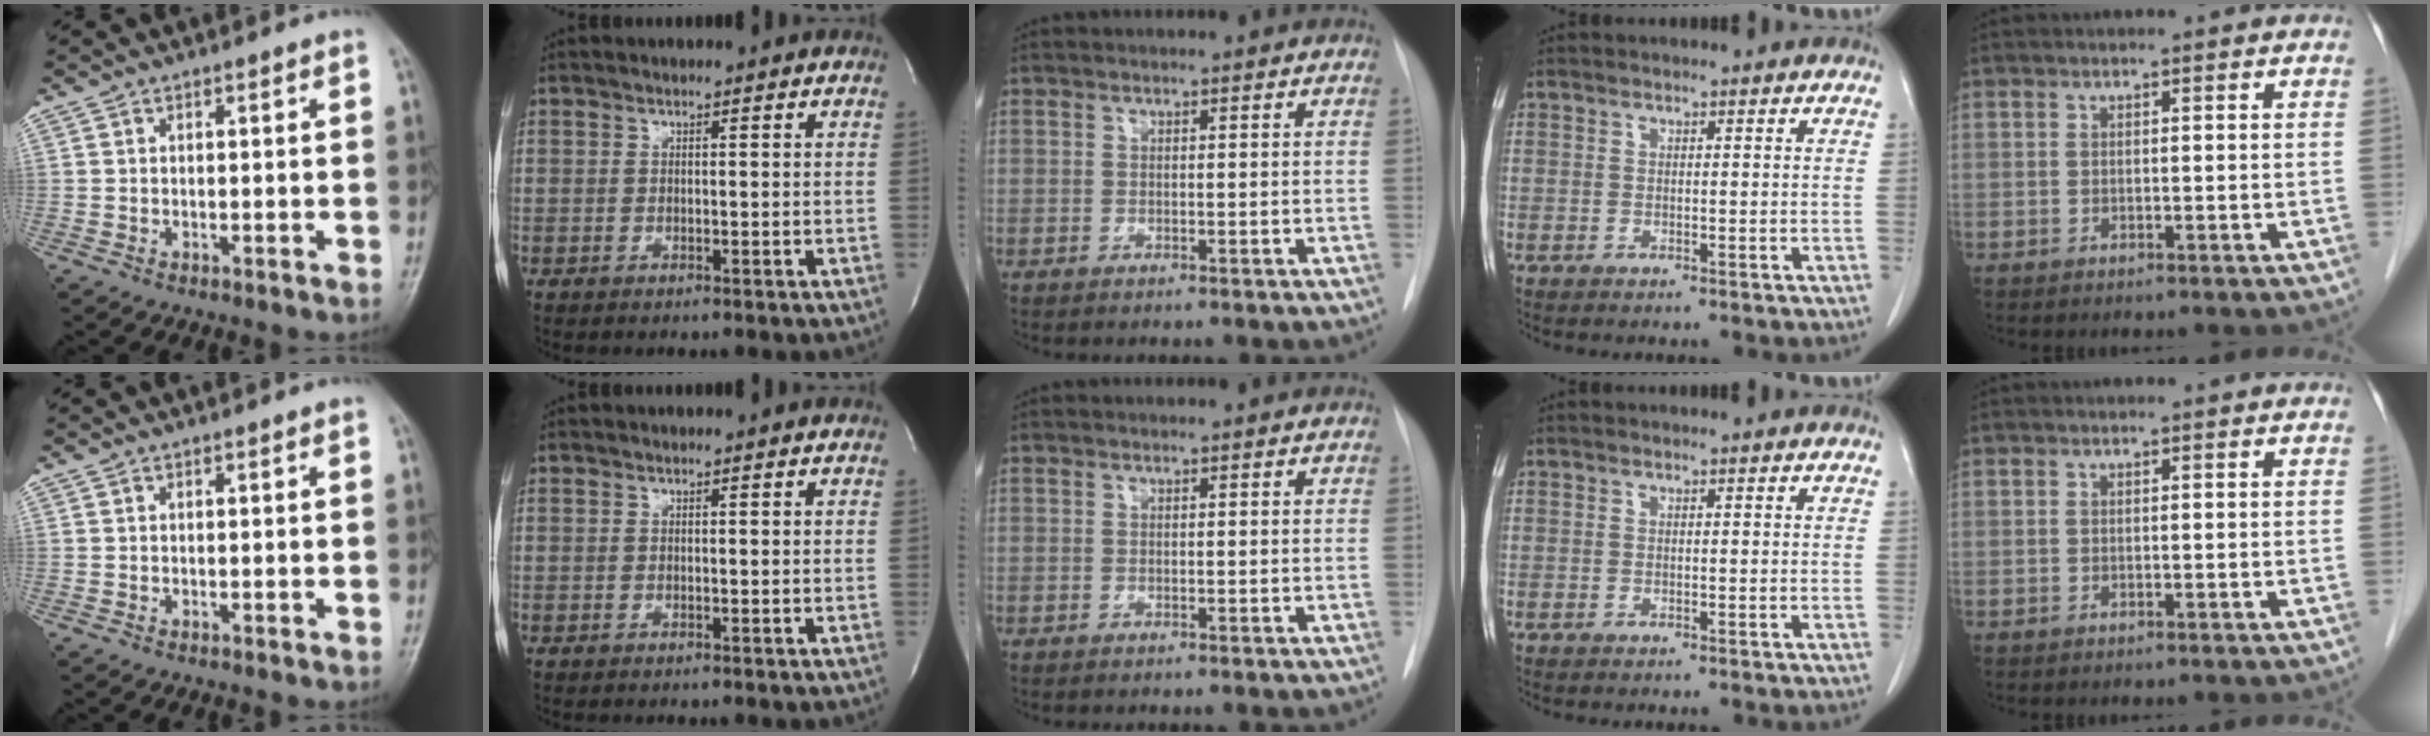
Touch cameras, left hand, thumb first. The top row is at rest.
{}